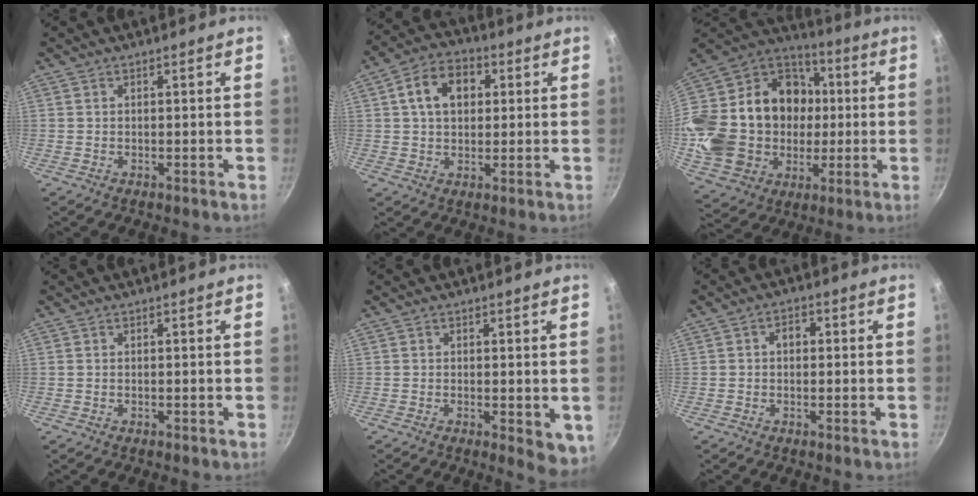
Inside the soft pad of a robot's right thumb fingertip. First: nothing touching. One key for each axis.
{"total": 10.1, "fx": 2.4, "fy": 7.2, "fz": 6.7, "tx": -0.087, "ty": 0.015, "tz": 0.028}
{"total": 29.6, "fx": 0.6, "fy": 24.5, "fz": 16.5, "tx": -0.306, "ty": 0.046, "tz": 0.036}
{"total": 0.0}
{"total": 5.1, "fx": -0.7, "fy": 2.2, "fz": 4.5, "tx": -0.052, "ty": -0.009, "tz": -0.006}
{"total": 2.7, "fx": 0.2, "fy": 2.1, "fz": 1.7, "tx": -0.014, "ty": 0.009, "tz": -0.002}